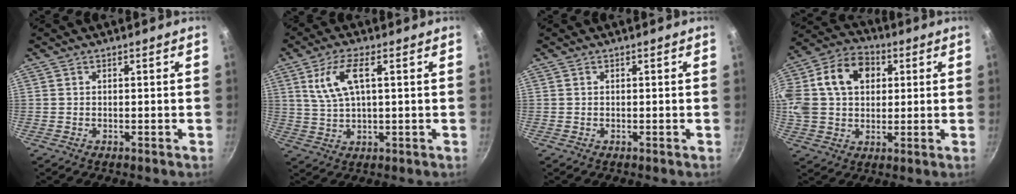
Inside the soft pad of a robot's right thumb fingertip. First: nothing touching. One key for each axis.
{"total": 8.3, "fx": 2.5, "fy": 3.1, "fz": 7.3, "tx": -0.147, "ty": 0.005, "tz": 0.052}
{"total": 0.0}
{"total": 23.0, "fx": 5.7, "fy": 17.1, "fz": 14.3, "tx": -0.312, "ty": 0.041, "tz": 0.090}